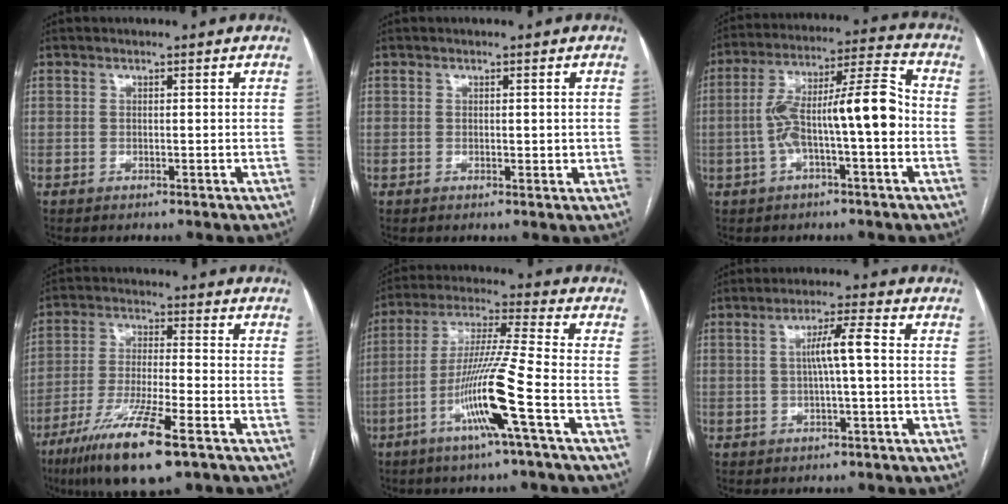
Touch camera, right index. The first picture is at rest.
{"total": 1.7, "force": [0.1, 0.9, 1.4], "torque": [-0.018, -0.001, 0.004]}
{"total": 13.2, "force": [-2.0, 1.9, 12.9], "torque": [-0.225, 0.039, -0.032]}
{"total": 13.5, "force": [-8.0, 0.9, 10.8], "torque": [-0.212, -0.035, -0.141]}
{"total": 12.6, "force": [-5.1, -1.7, 11.5], "torque": [-0.224, -0.007, -0.101]}
{"total": 4.8, "force": [0.2, -0.1, 4.8], "torque": [-0.085, 0.010, 0.005]}